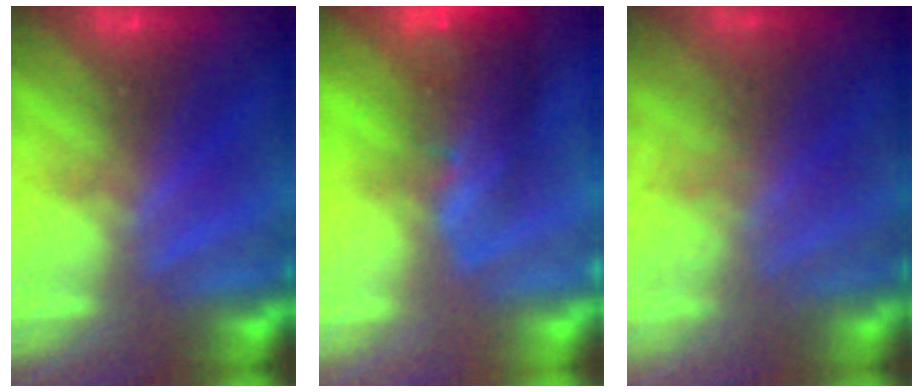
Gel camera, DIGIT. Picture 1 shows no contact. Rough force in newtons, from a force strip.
{"total": 10.9}
{"total": 13.2}